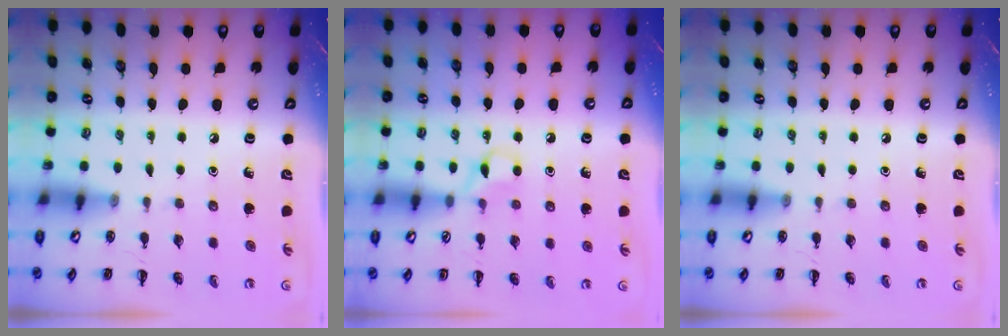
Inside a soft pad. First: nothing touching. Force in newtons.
{"total": 4.3, "press": 4.0, "slide": 1.5}
{"total": 0.0}